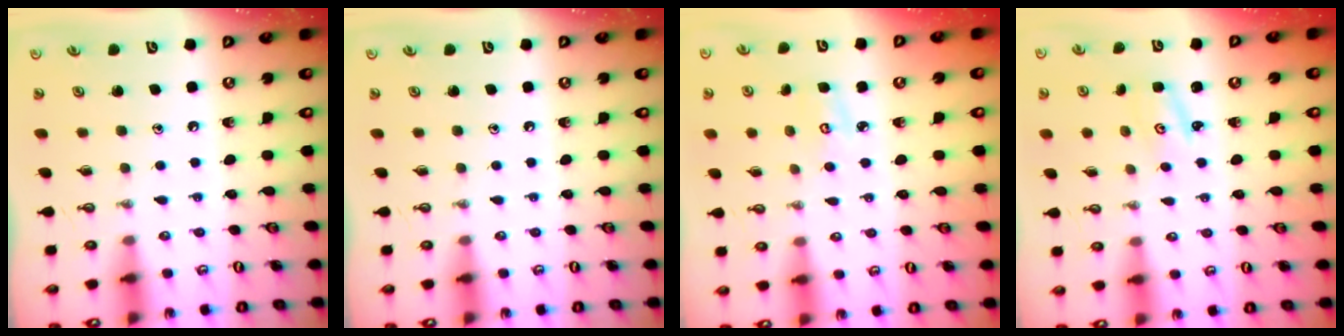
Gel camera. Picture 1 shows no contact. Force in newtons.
{"total": 0.0}
{"total": 4.7, "press": 4.7, "slide": 0.4}
{"total": 2.0, "press": 2.0, "slide": 0.2}